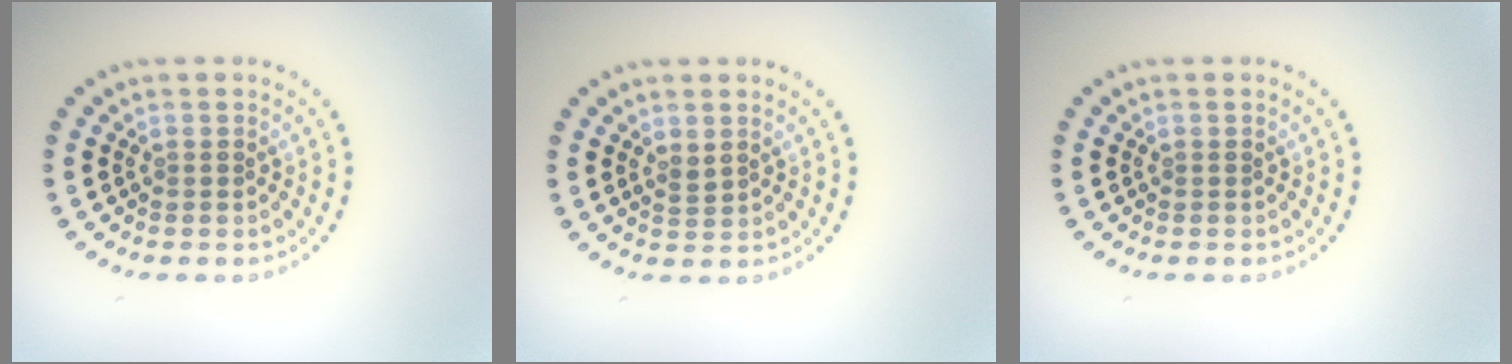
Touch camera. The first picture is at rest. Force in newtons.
{"total": 0.9, "press": 0.7, "slide": 0.6}
{"total": 0.0}